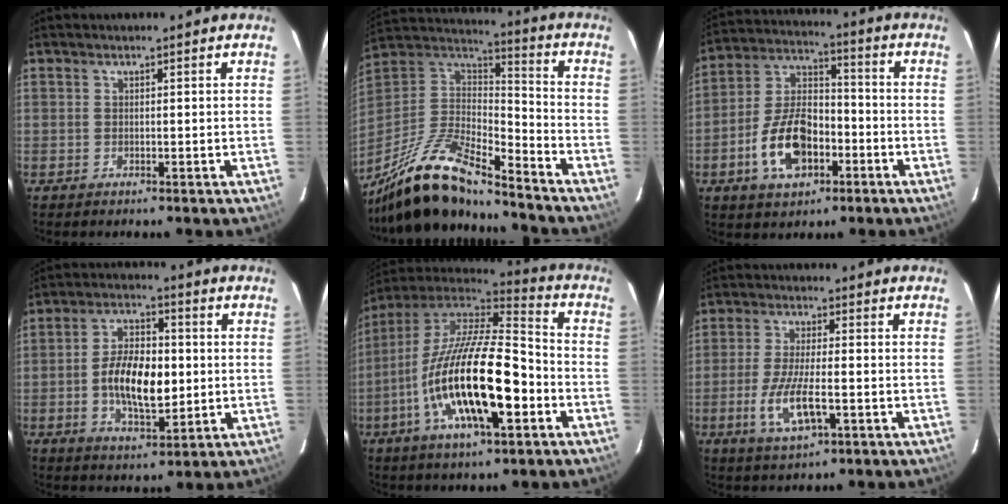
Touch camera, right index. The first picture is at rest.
{"total": 21.3, "force": [-17.0, 5.4, 11.7], "torque": [-0.242, -0.024, -0.308]}
{"total": 13.7, "force": [-5.5, 7.8, 9.9], "torque": [-0.201, 0.018, -0.090]}
{"total": 11.9, "force": [-1.1, 5.8, 10.3], "torque": [-0.196, 0.007, -0.016]}
{"total": 23.3, "force": [-7.3, 7.2, 21.0], "torque": [-0.386, -0.028, -0.134]}
{"total": 9.5, "force": [-3.1, 2.8, 8.6], "torque": [-0.177, -0.013, -0.057]}